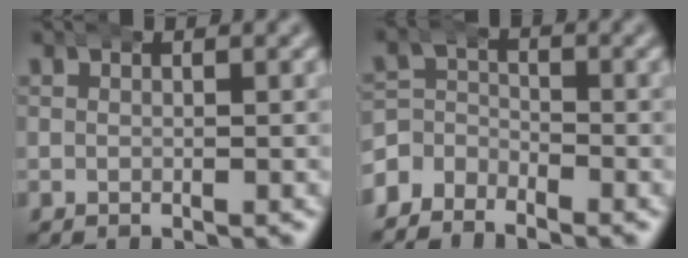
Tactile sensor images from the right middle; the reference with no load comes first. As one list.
[{"total": 5.8, "force": [-3.3, 4.6, 1.2], "torque": [-0.024, -0.011, -0.069]}]